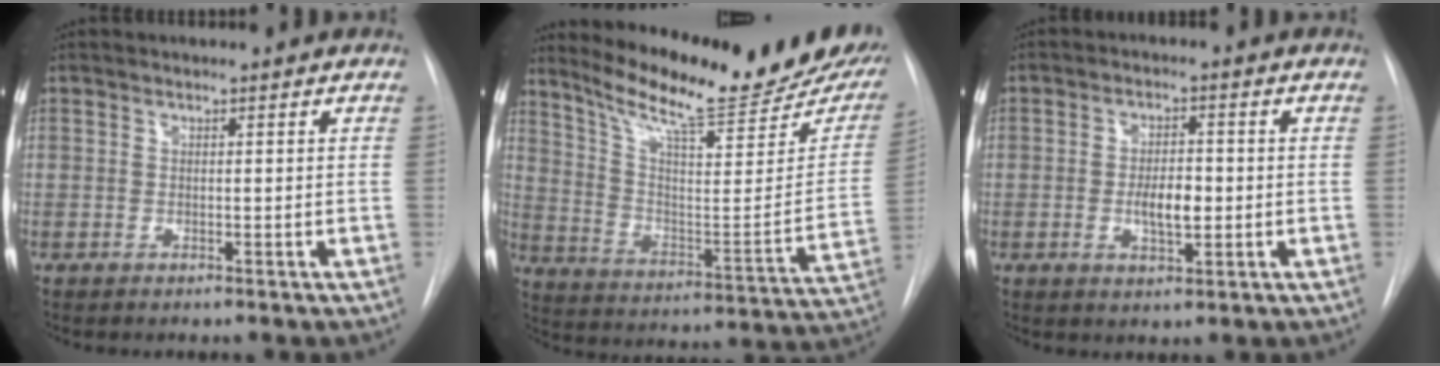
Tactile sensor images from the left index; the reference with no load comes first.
{"total": 23.9, "force": [19.8, 3.0, 12.9], "torque": [-0.205, -0.065, 0.282]}
{"total": 4.8, "force": [-0.7, 1.8, 4.4], "torque": [-0.074, -0.001, -0.008]}